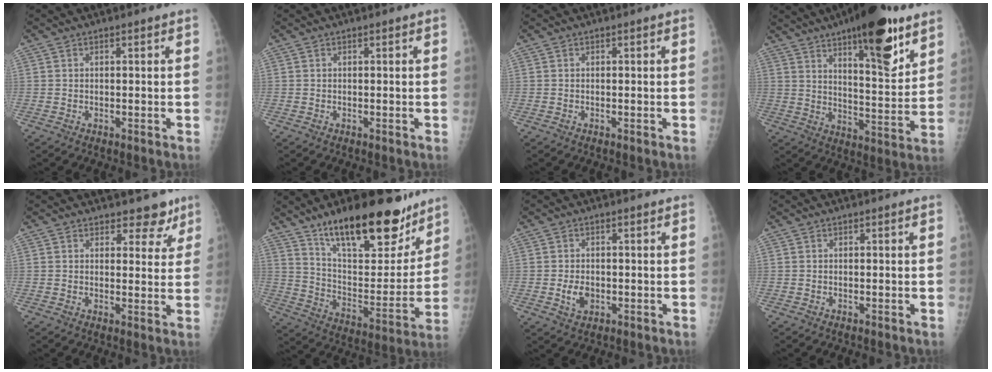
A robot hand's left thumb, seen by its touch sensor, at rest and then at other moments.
{"total": 0.0}
{"total": 0.0}
{"total": 19.4, "force": [11.6, 5.8, 14.5], "torque": [-0.181, -0.066, 0.175]}
{"total": 5.4, "force": [4.2, 3.0, 1.5], "torque": [0.014, -0.026, 0.047]}
{"total": 24.3, "force": [17.0, 9.0, 14.8], "torque": [-0.177, -0.083, 0.273]}
{"total": 3.5, "force": [-0.7, 2.5, 2.4], "torque": [-0.038, -0.001, -0.007]}
{"total": 0.0}